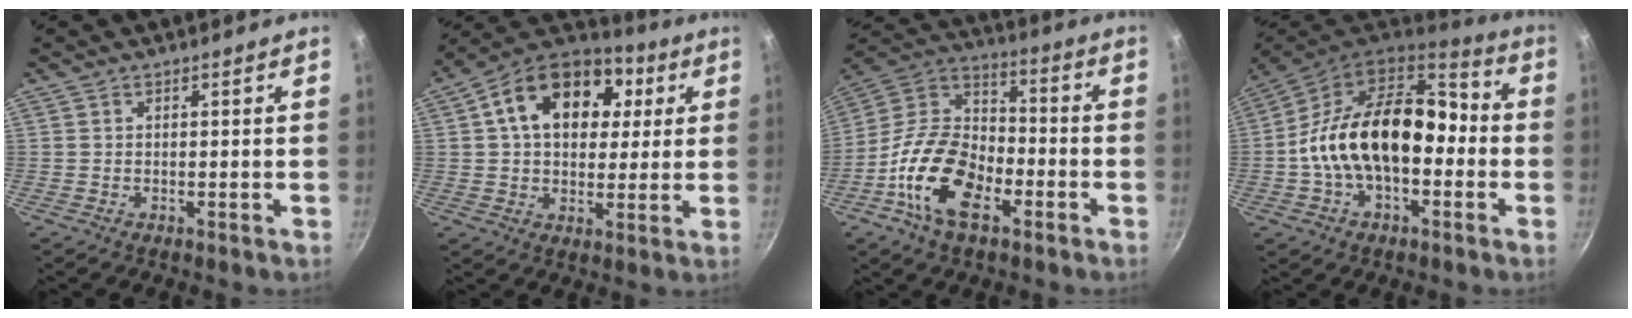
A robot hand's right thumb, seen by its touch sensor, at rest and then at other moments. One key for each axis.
{"total": 19.2, "fx": 5.2, "fy": 13.3, "fz": 12.8, "tx": -0.192, "ty": 0.015, "tz": 0.070}
{"total": 18.4, "fx": -7.5, "fy": 10.4, "fz": 13.1, "tx": -0.221, "ty": 0.051, "tz": -0.160}
{"total": 22.1, "fx": -2.3, "fy": 14.0, "fz": 16.9, "tx": -0.261, "ty": 0.057, "tz": -0.051}